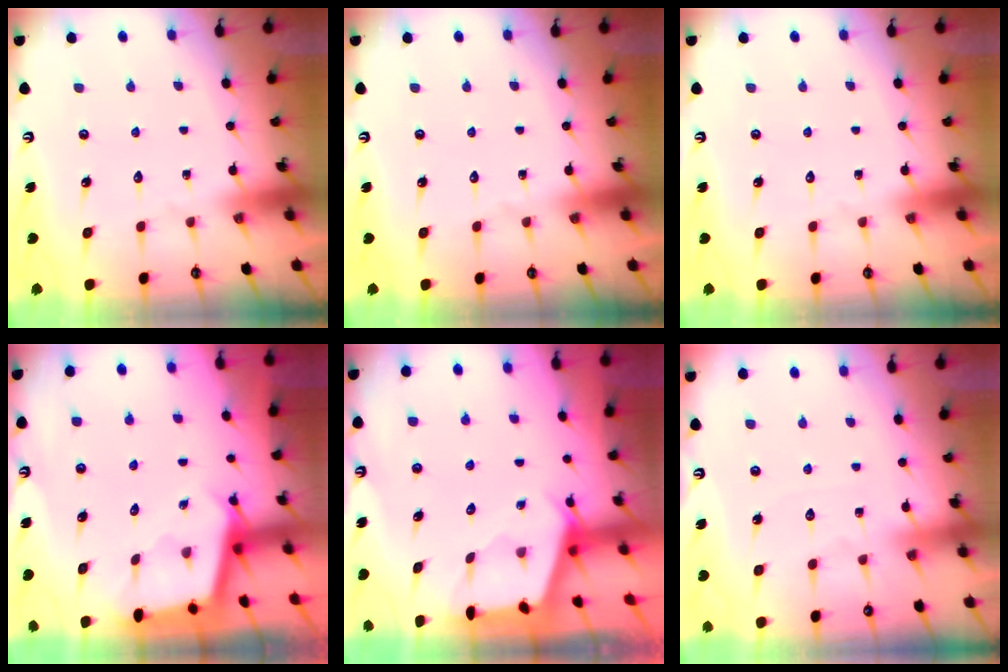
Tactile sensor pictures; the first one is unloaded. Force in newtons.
{"total": 0.0}
{"total": 0.0}
{"total": 2.4, "press": 2.4, "slide": 0.1}
{"total": 2.4, "press": 2.4, "slide": 0.3}
{"total": 2.5, "press": 2.5, "slide": 0.4}